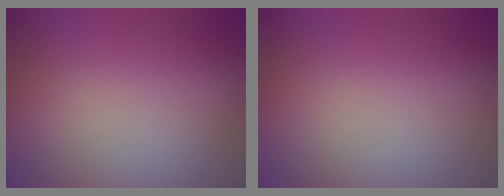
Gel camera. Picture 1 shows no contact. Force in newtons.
{"total": 0.0}